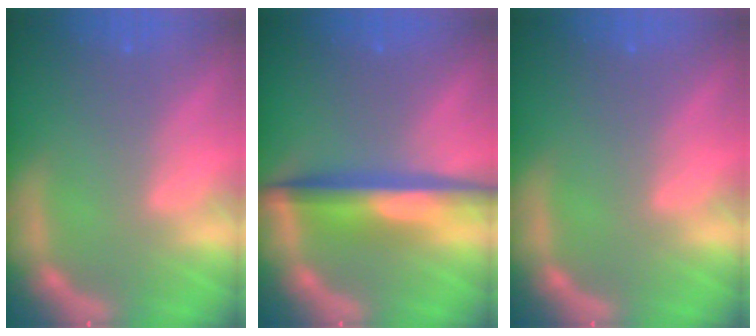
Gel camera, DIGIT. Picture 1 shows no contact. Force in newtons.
{"total": 6.0}
{"total": 0.0}